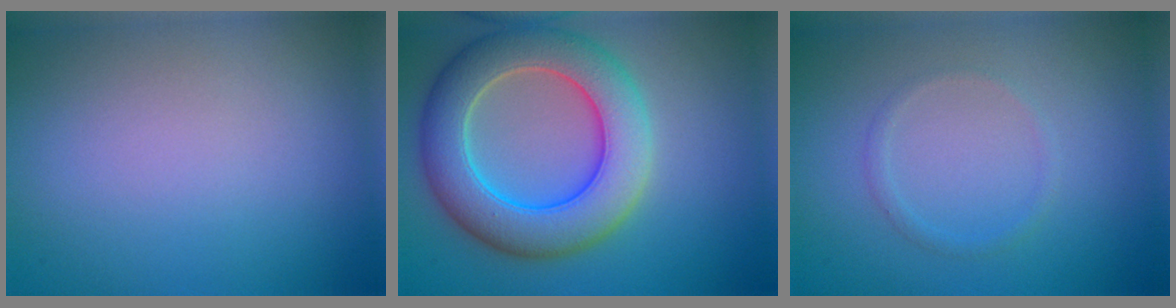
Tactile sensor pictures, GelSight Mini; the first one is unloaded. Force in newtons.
{"total": 8.5, "press": 8.4, "slide": 0.4}
{"total": 0.9, "press": 0.9, "slide": 0.1}